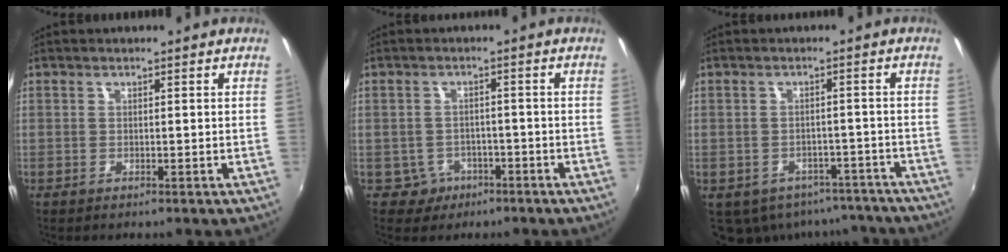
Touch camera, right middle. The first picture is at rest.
{"total": 4.4, "force": [-2.3, 3.7, 0.4], "torque": [-0.023, 0.008, -0.031]}
{"total": 11.7, "force": [-8.2, 7.2, 4.1], "torque": [-0.093, -0.001, -0.088]}